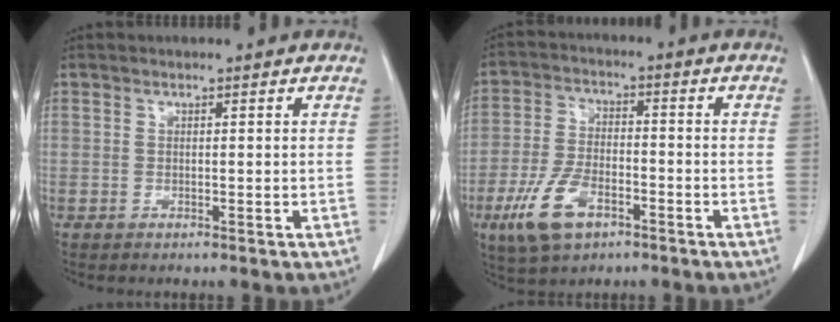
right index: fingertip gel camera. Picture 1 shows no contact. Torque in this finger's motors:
{"motor_torque": [0.20, -0.12, -0.47, -0.17]}